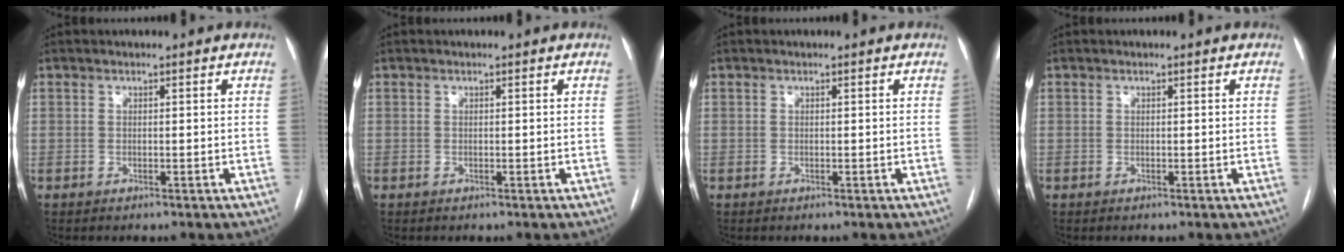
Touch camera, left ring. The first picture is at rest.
{"total": 0.0}
{"total": 0.0}
{"total": 0.0}